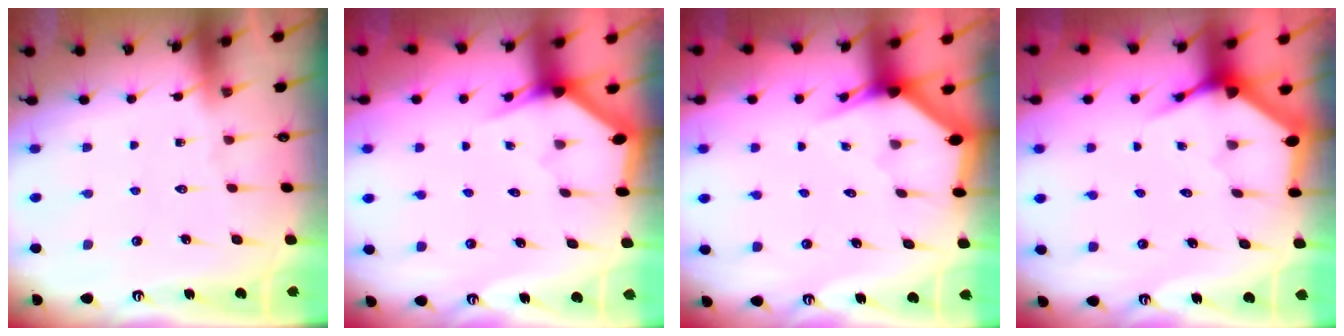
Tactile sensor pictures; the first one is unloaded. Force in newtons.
{"total": 3.0, "press": 3.0, "slide": 0.1}
{"total": 2.9, "press": 2.9, "slide": 0.2}
{"total": 3.9, "press": 3.8, "slide": 0.4}